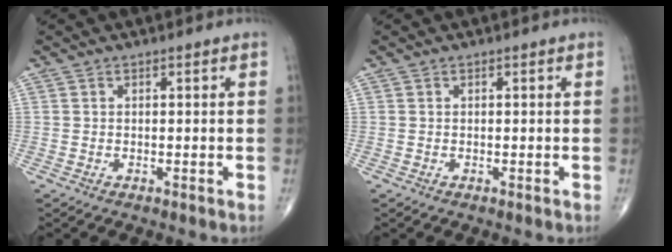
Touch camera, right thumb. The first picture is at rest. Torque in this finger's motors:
{"motor_torque": [-0.03, 0.08, -0.09, -0.03, 0.01]}